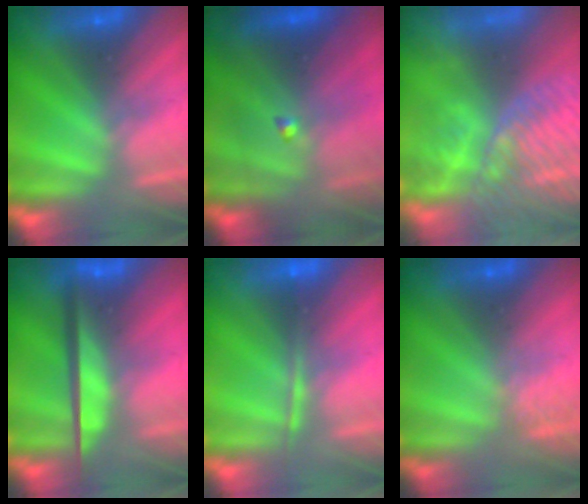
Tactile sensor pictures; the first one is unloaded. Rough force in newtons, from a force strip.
{"total": 8.7}
{"total": 9.6}
{"total": 8.7}
{"total": 1.5}
{"total": 1.8}